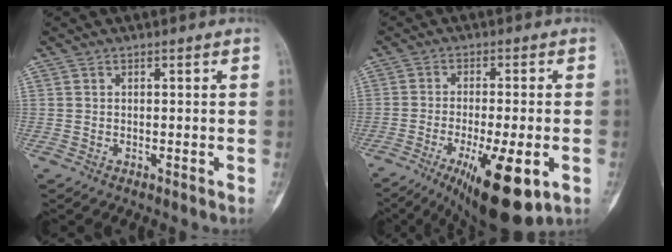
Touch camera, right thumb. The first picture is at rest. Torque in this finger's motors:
{"motor_torque": [0.90, 0.47, 1.63, -1.15, 0.36]}